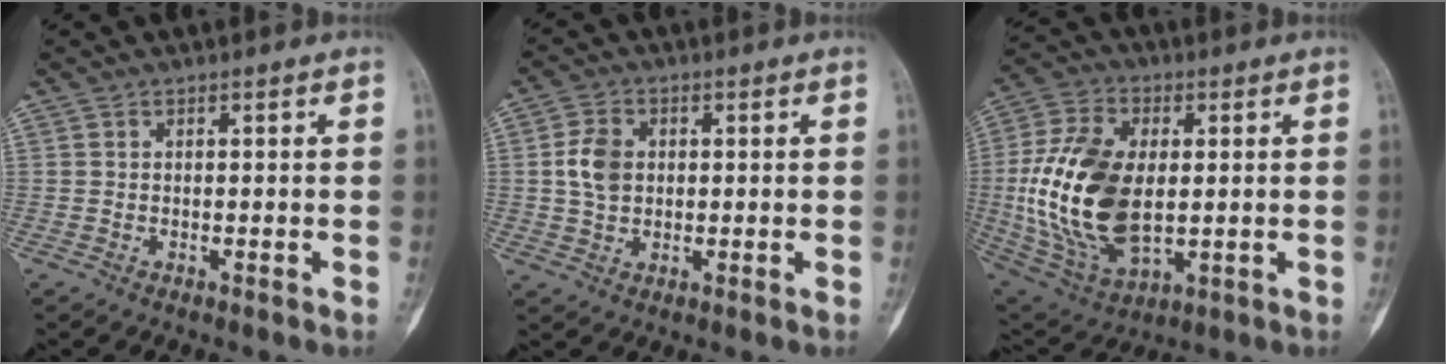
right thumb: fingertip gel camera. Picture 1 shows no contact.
{"total": 5.9, "force": [0.6, 4.4, 3.9], "torque": [-0.068, 0.002, 0.011]}
{"total": 21.1, "force": [0.2, 12.2, 17.2], "torque": [-0.343, -0.008, 0.015]}